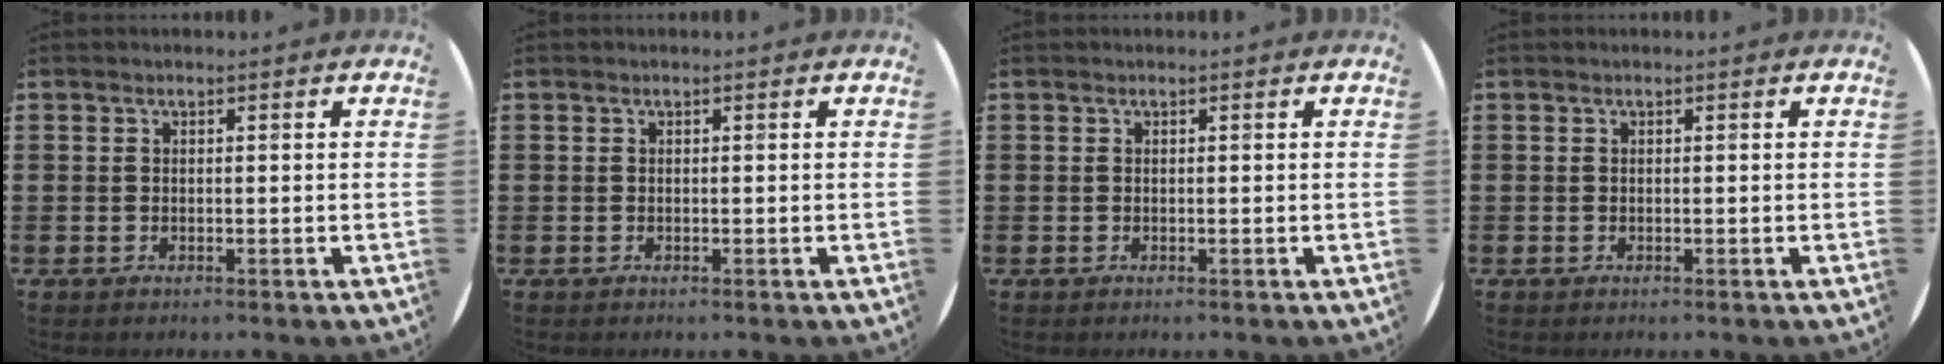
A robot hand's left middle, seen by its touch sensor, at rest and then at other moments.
{"total": 0.0}
{"total": 0.0}
{"total": 0.0}